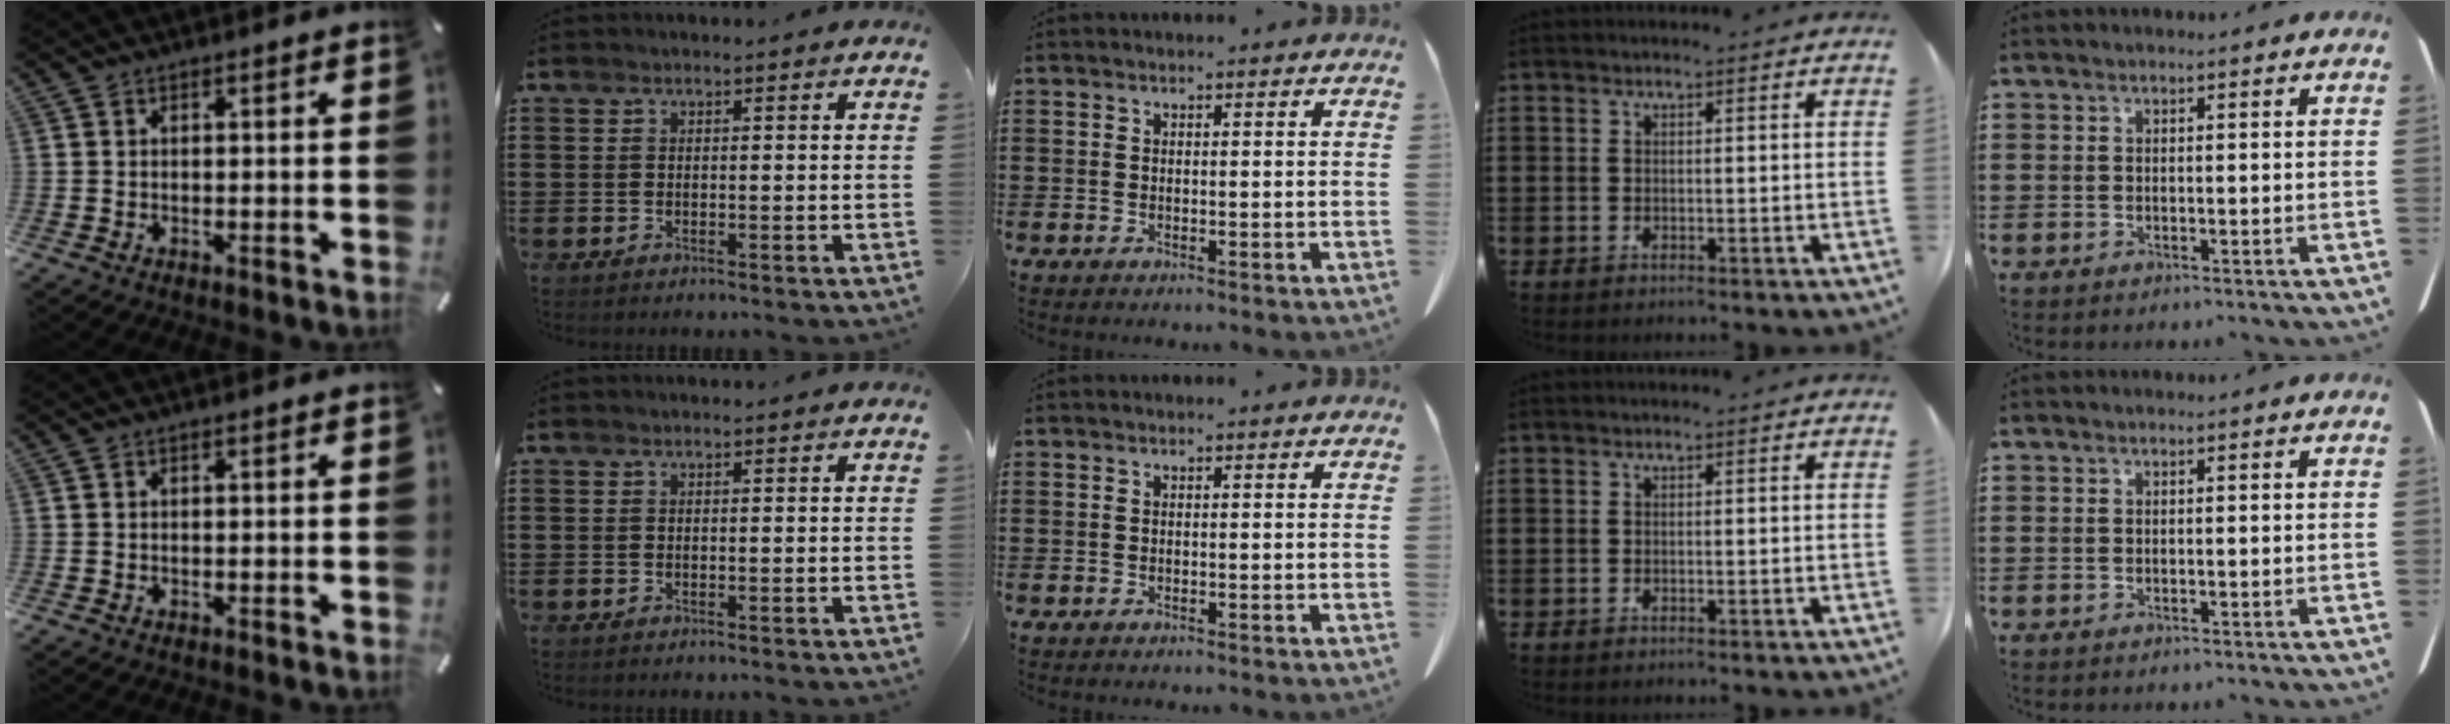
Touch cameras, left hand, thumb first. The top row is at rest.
{}